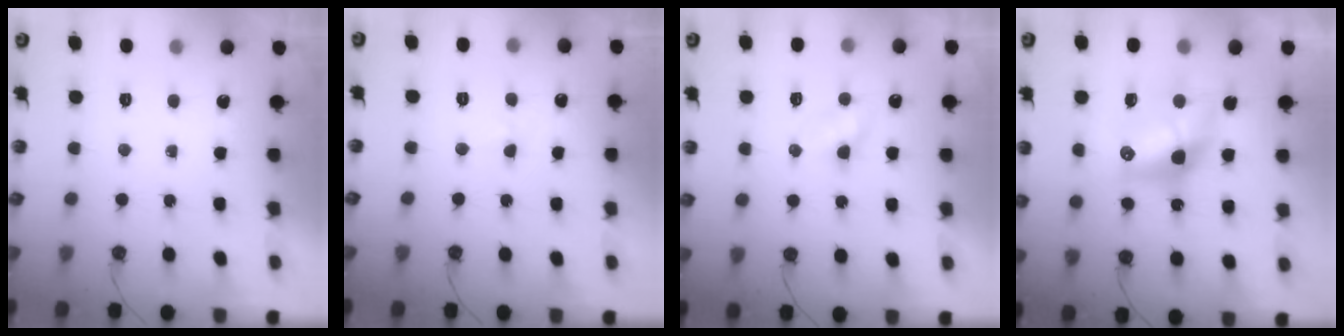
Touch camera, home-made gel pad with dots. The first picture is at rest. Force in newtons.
{"total": 3.3, "press": 3.2, "slide": 0.6}
{"total": 4.9, "press": 4.9, "slide": 0.5}
{"total": 11.7, "press": 11.6, "slide": 1.0}